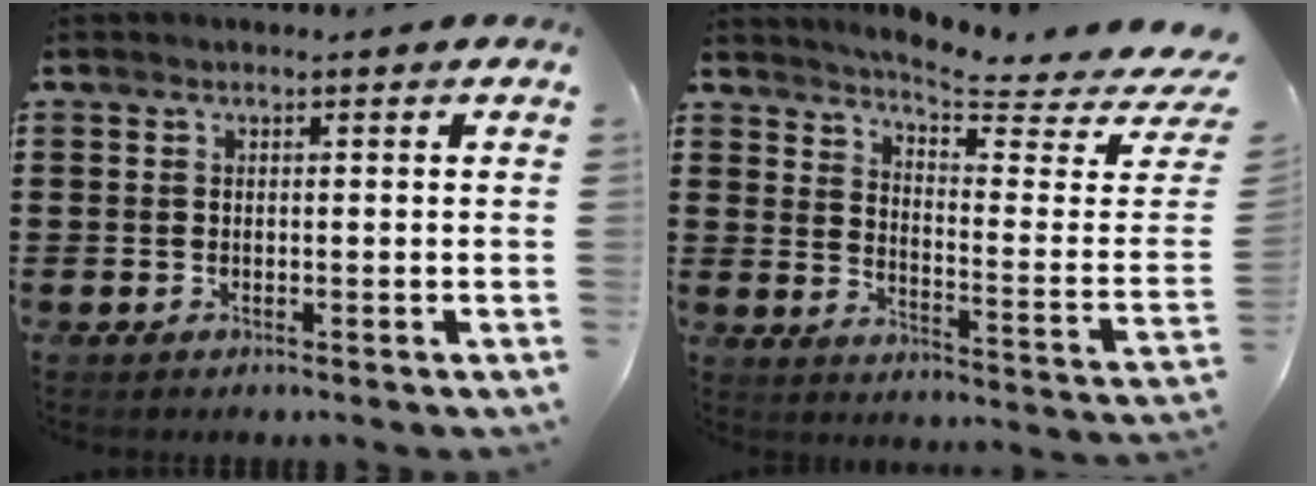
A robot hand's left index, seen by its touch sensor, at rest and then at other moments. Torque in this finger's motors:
{"motor_torque": [1.66, -0.49, 0.23, 0.07]}